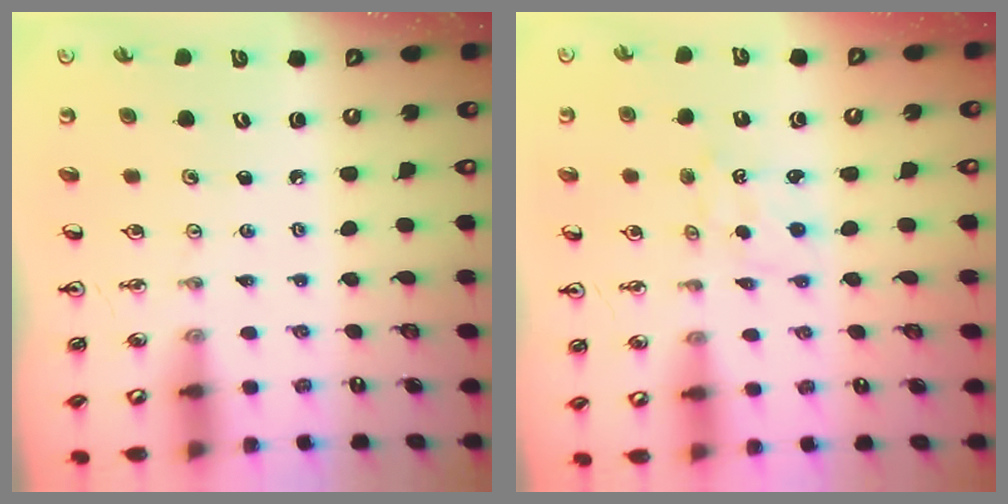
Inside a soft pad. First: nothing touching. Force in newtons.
{"total": 1.1, "press": 0.9, "slide": 0.6}